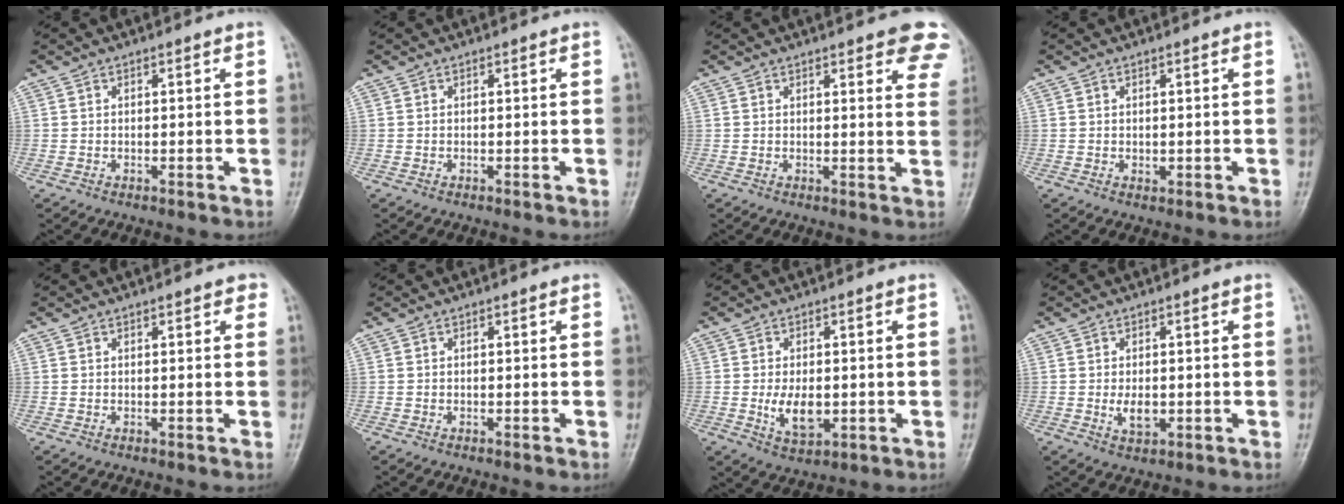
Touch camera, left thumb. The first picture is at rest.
{"total": 0.0}
{"total": 10.4, "force": [6.8, 3.2, 7.3], "torque": [-0.053, -0.024, 0.065]}
{"total": 1.0, "force": [0.1, 0.6, 0.8], "torque": [-0.008, -0.002, 0.005]}
{"total": 2.1, "force": [1.2, 0.9, 1.5], "torque": [-0.011, -0.001, 0.011]}
{"total": 0.0}
{"total": 6.4, "force": [-0.7, 3.6, 5.2], "torque": [-0.083, -0.009, -0.004]}
{"total": 3.7, "force": [-0.3, 2.2, 3.0], "torque": [-0.046, -0.005, -0.002]}